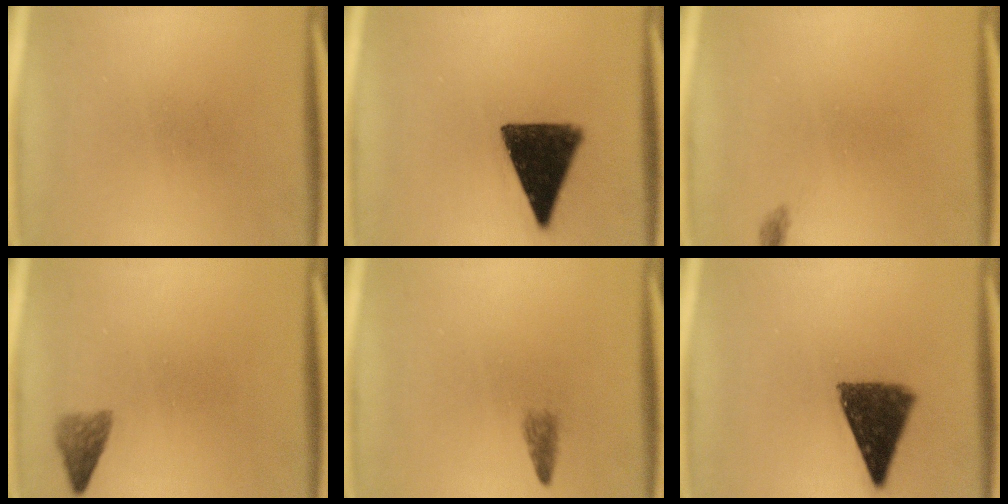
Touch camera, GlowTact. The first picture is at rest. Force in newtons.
{"total": 14.1}
{"total": 0.7}
{"total": 2.3}
{"total": 1.4}
{"total": 10.8}